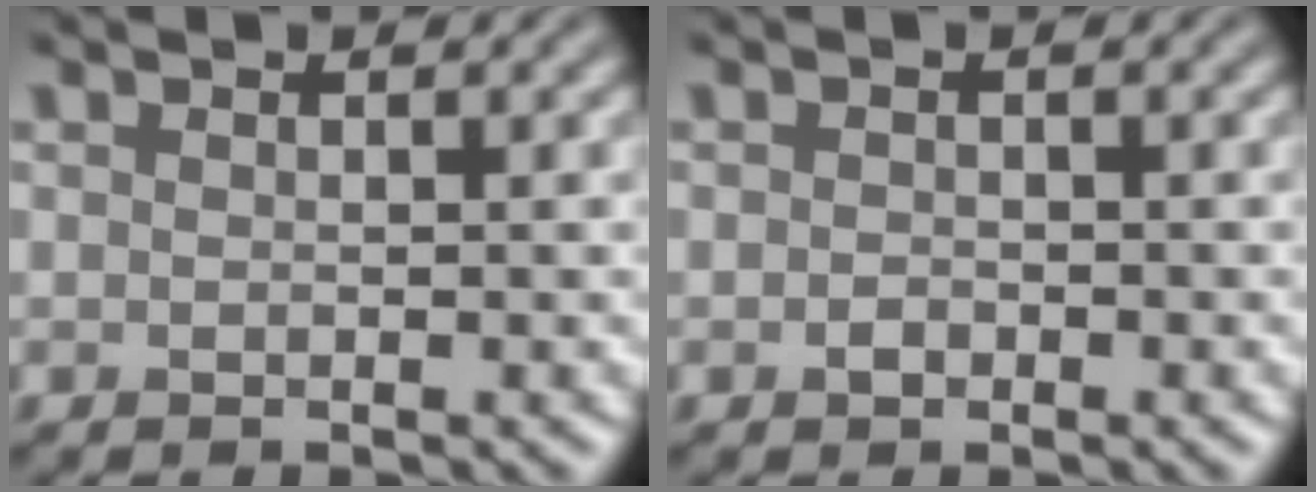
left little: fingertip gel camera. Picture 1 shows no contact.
{"total": 0.8, "force": [-0.4, 0.6, 0.4], "torque": [-0.006, -0.002, -0.012]}